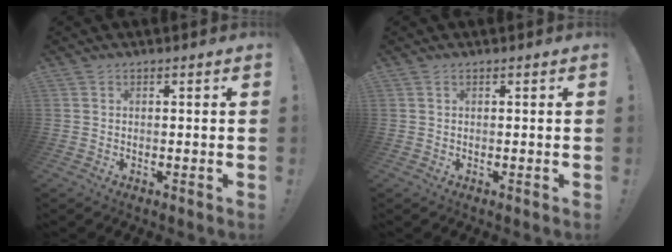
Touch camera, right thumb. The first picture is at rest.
{"total": 0.0}